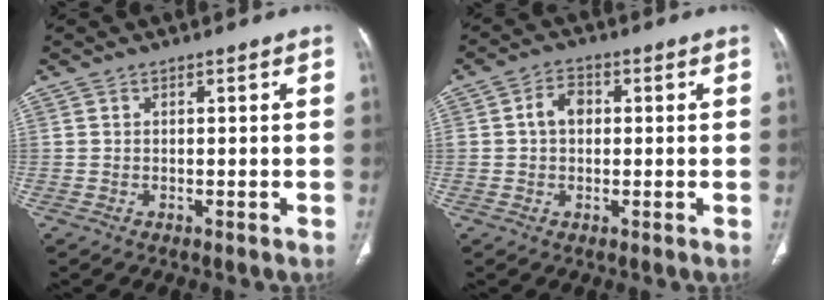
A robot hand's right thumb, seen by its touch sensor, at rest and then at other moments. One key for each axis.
{"total": 4.6, "fx": 0.5, "fy": 3.3, "fz": 3.1, "tx": -0.044, "ty": 0.013, "tz": 0.006}